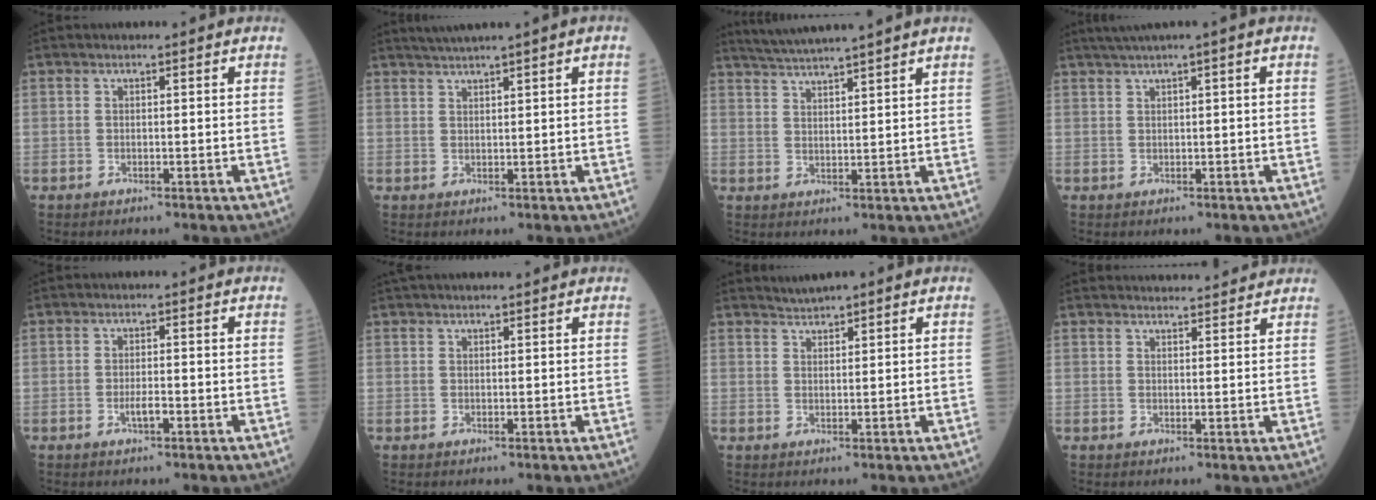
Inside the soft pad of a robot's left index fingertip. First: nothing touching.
{"total": 3.2, "force": [2.4, -0.7, 2.0], "torque": [-0.043, 0.011, 0.048]}
{"total": 7.6, "force": [6.8, -1.7, 3.1], "torque": [-0.057, 0.016, 0.111]}
{"total": 2.9, "force": [1.5, -0.3, 2.5], "torque": [-0.049, 0.013, 0.031]}
{"total": 1.8, "force": [-0.8, 0.3, 1.6], "torque": [-0.031, 0.000, -0.014]}
{"total": 5.7, "force": [5.3, 0.5, 2.2], "torque": [-0.030, 0.035, 0.073]}
{"total": 1.8, "force": [1.8, 0.0, 0.5], "torque": [-0.014, 0.013, 0.034]}
{"total": 10.1, "force": [9.8, 1.2, 2.2], "torque": [-0.024, 0.023, 0.116]}